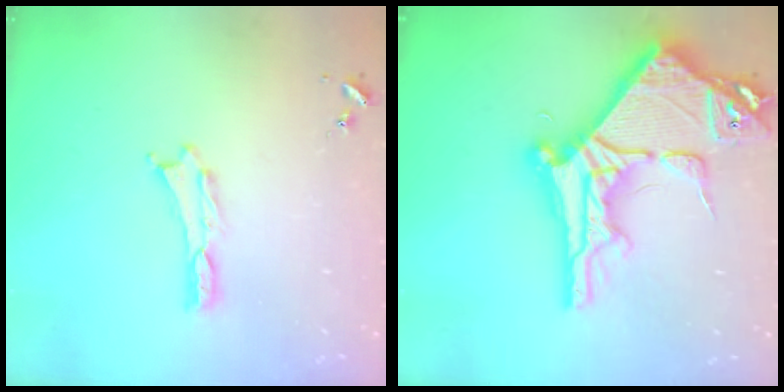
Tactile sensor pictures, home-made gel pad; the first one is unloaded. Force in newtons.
{"total": 13.6, "press": 13.6, "slide": 1.4}